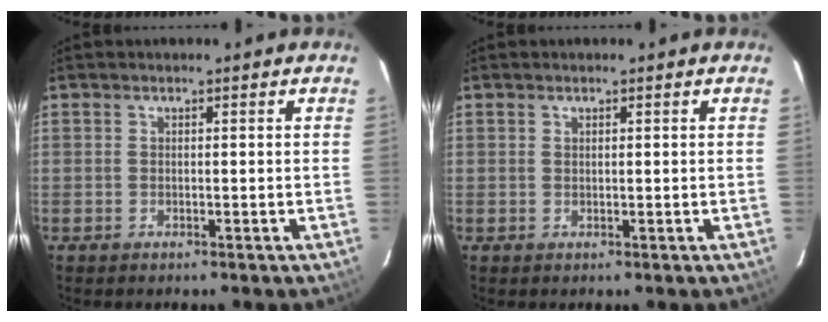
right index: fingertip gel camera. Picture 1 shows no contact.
{"total": 0.5, "force": [0.3, 0.2, 0.3], "torque": [-0.007, 0.000, 0.007]}